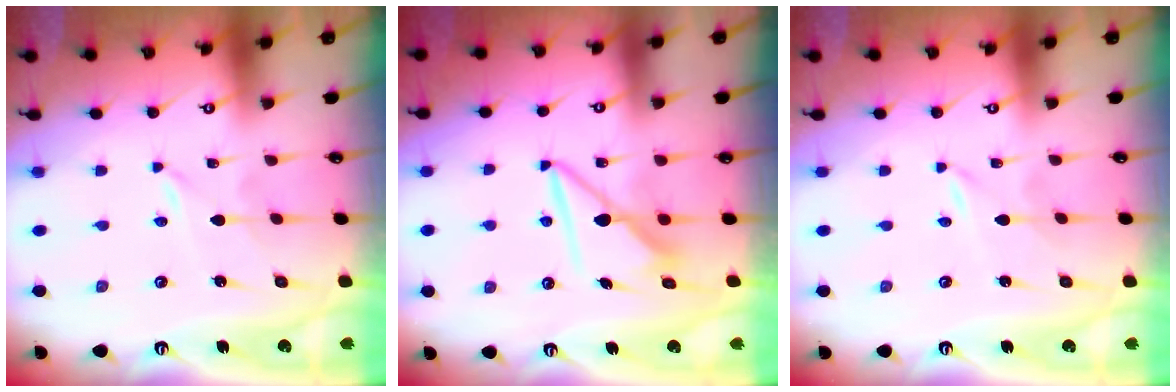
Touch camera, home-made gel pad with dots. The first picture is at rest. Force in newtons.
{"total": 8.6, "press": 8.6, "slide": 0.6}
{"total": 0.0}